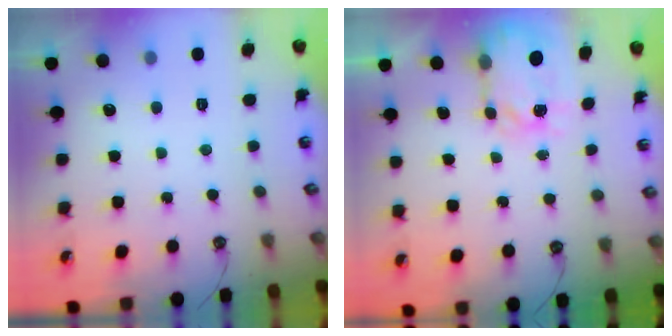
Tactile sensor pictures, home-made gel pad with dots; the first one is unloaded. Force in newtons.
{"total": 6.2, "press": 6.2, "slide": 0.6}